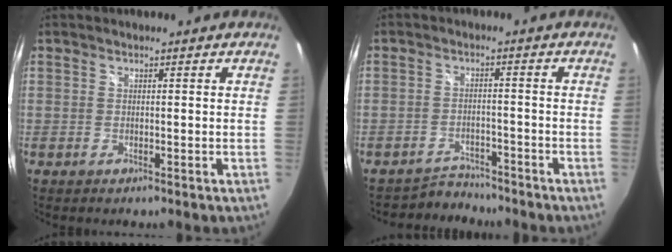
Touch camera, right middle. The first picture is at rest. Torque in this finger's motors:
{"motor_torque": [-0.20, -0.11, -0.05, -0.02]}